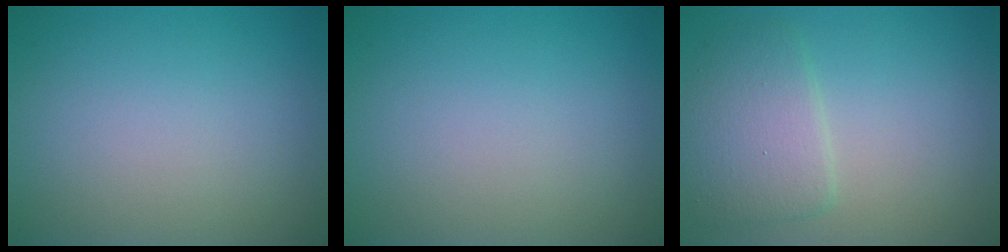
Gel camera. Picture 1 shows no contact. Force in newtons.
{"total": 0.0}
{"total": 3.7, "press": 3.7, "slide": 0.1}